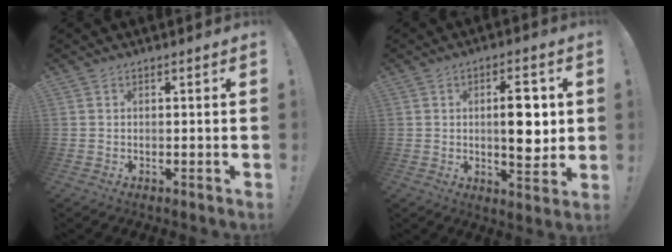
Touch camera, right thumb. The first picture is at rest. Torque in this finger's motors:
{"motor_torque": [1.25, 2.34, 0.88, 1.06, 0.58]}